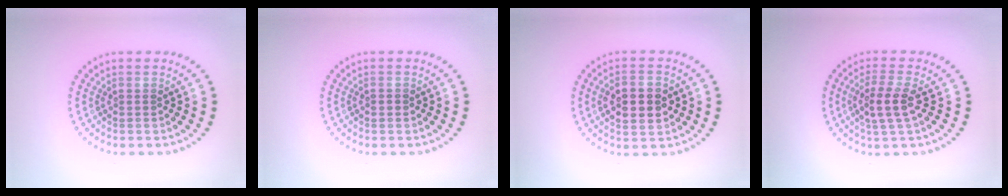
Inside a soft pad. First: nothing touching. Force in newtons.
{"total": 0.9, "press": 0.9, "slide": 0.1}
{"total": 5.0, "press": 5.0, "slide": 0.2}
{"total": 3.1, "press": 2.9, "slide": 1.3}